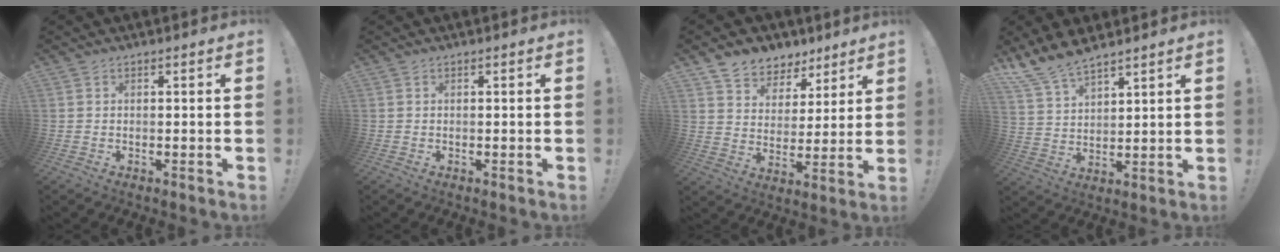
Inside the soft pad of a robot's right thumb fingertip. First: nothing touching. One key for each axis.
{"total": 0.0}
{"total": 7.6, "fx": 5.2, "fy": 5.5, "fz": 0.8, "tx": -0.017, "ty": -0.043, "tz": 0.105}
{"total": 9.4, "fx": 8.5, "fy": 2.9, "fz": 2.8, "tx": -0.065, "ty": -0.056, "tz": 0.166}